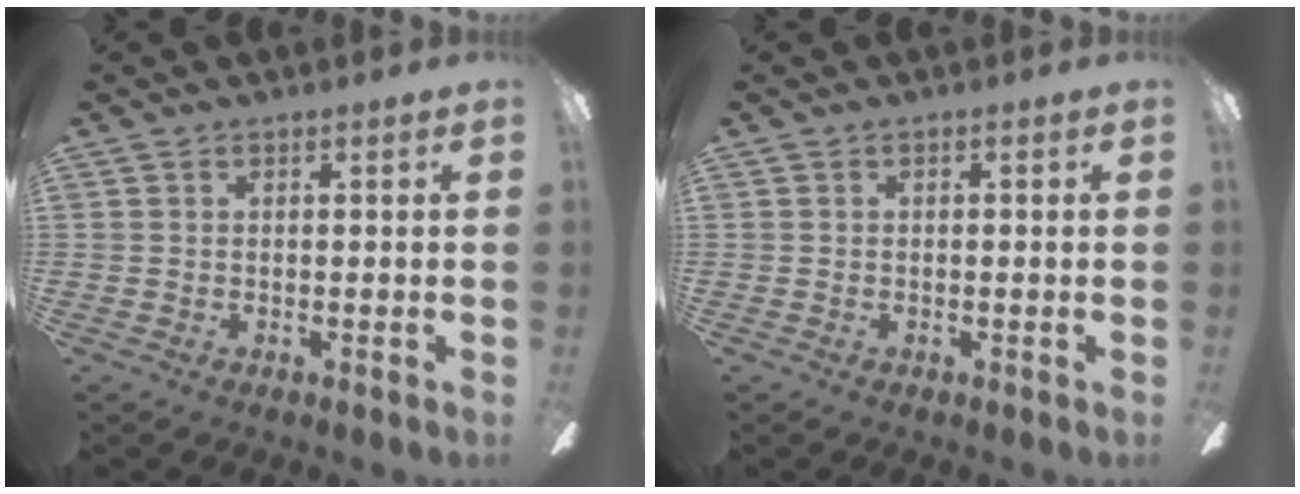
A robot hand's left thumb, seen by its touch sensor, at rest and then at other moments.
{"total": 0.0}